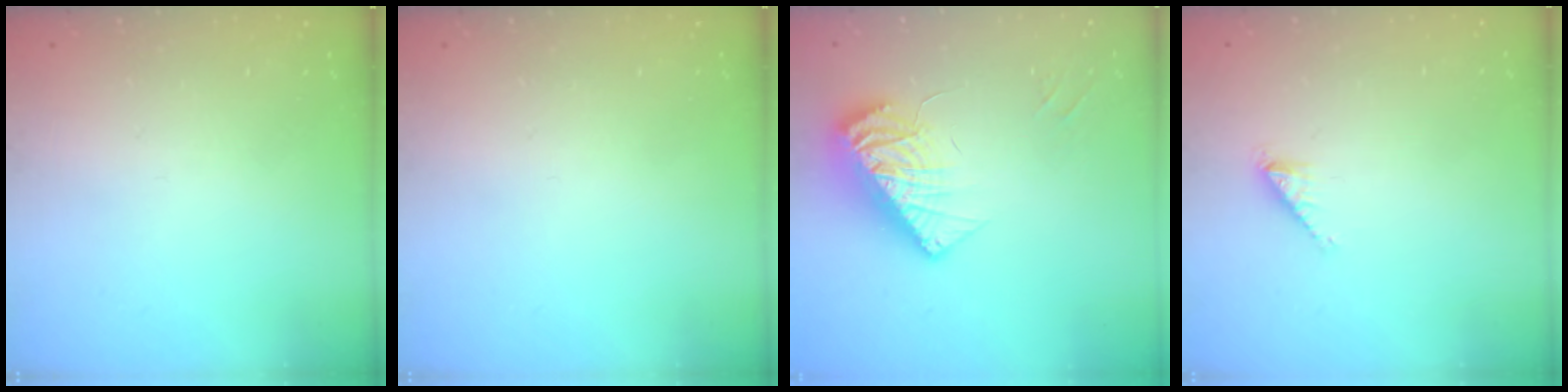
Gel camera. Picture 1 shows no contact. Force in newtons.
{"total": 0.0}
{"total": 12.8, "press": 12.5, "slide": 2.5}
{"total": 0.8, "press": 0.7, "slide": 0.1}